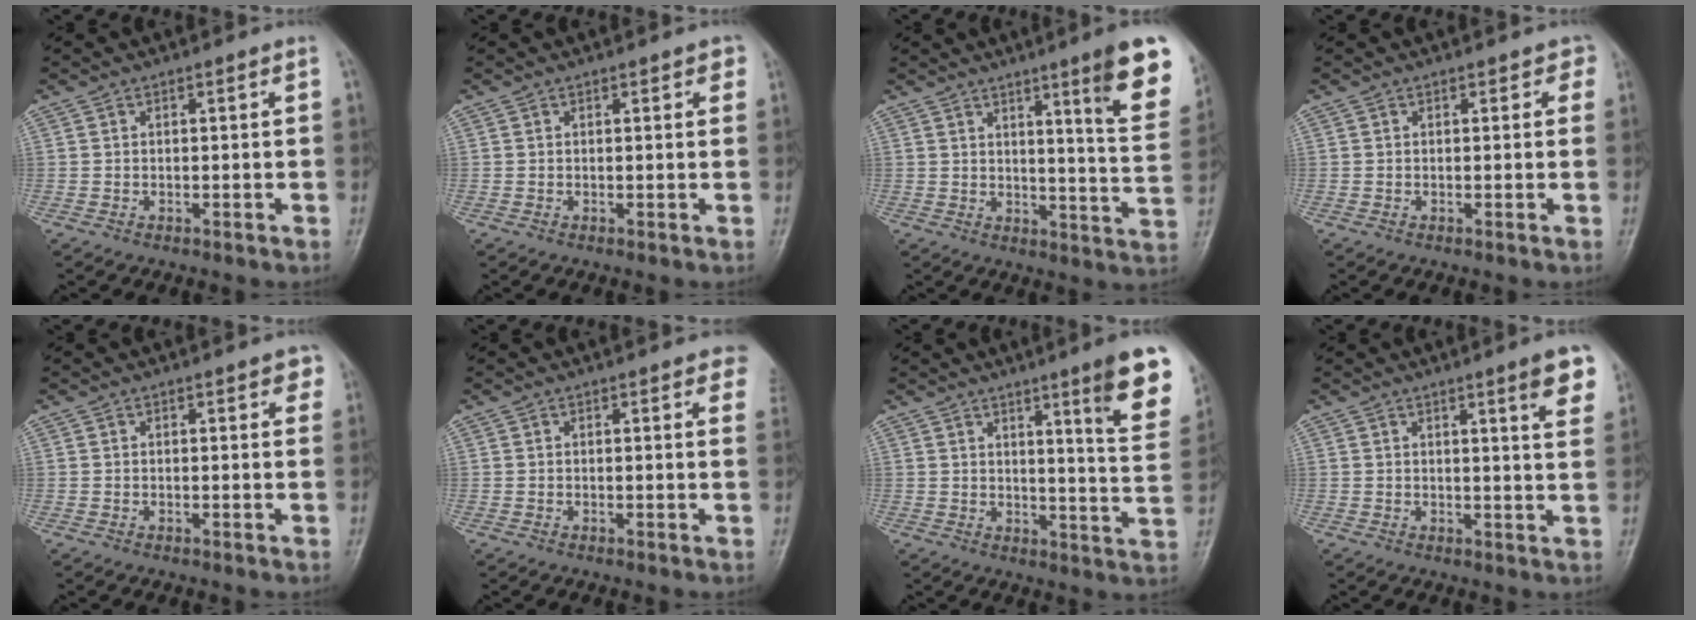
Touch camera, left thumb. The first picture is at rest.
{"total": 1.8, "force": [1.0, 0.9, 1.1], "torque": [0.000, -0.001, 0.008]}
{"total": 14.2, "force": [7.8, 1.2, 11.8], "torque": [-0.131, -0.046, 0.104]}
{"total": 1.6, "force": [0.8, 1.2, 0.6], "torque": [0.019, 0.001, 0.000]}
{"total": 2.8, "force": [1.6, 1.2, 1.9], "torque": [-0.005, -0.002, 0.012]}
{"total": 5.4, "force": [3.7, 1.8, 3.5], "torque": [-0.016, -0.004, 0.030]}
{"total": 13.4, "force": [7.6, 1.2, 11.0], "torque": [-0.121, -0.046, 0.099]}
{"total": 7.8, "force": [4.6, 0.6, 6.3], "torque": [-0.074, -0.025, 0.057]}